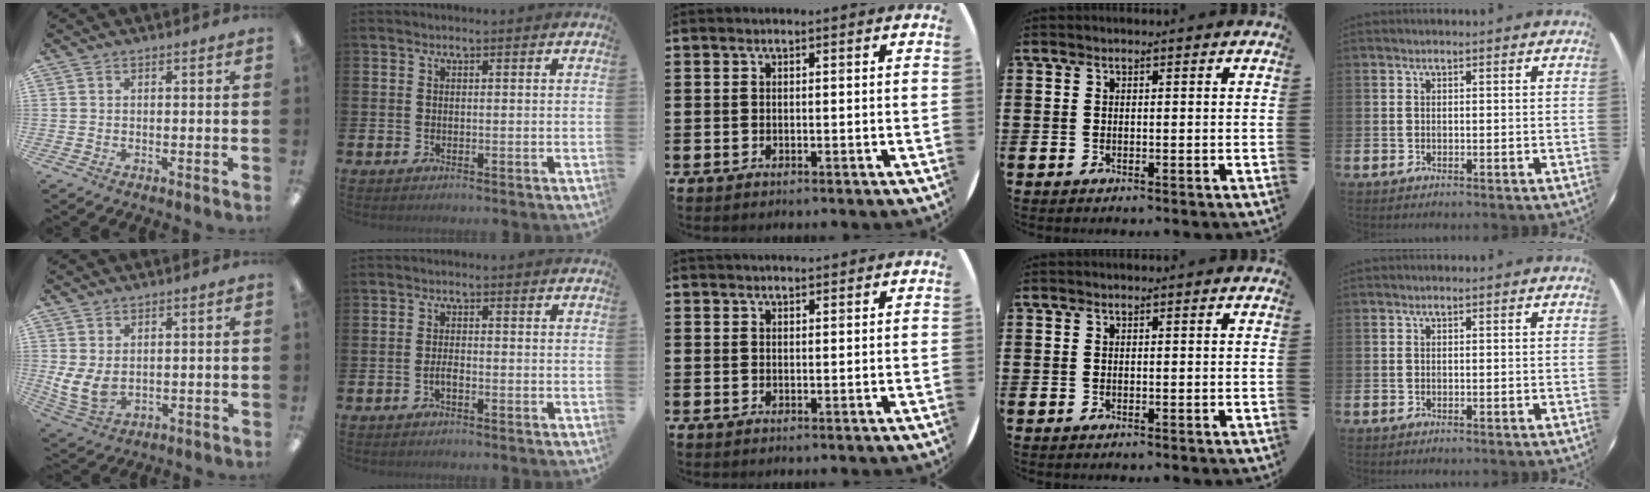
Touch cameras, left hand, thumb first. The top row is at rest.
{"thumb": {"total": 6.3, "force": [1.4, 4.2, 4.5], "torque": [-0.107, -0.020, 0.025]}, "index": {"total": 1.5, "force": [-0.7, 0.5, 1.2], "torque": [-0.030, 0.004, -0.013]}, "middle": {"total": 1.2, "force": [1.2, 0.1, 0.1], "torque": [-0.002, 0.000, 0.022]}}